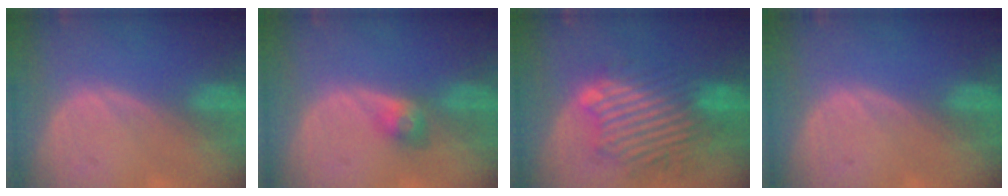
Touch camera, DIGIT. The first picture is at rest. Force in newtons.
{"total": 3.0, "press": 2.6, "slide": 1.5}
{"total": 10.9, "press": 10.2, "slide": 3.9}
{"total": 0.0}